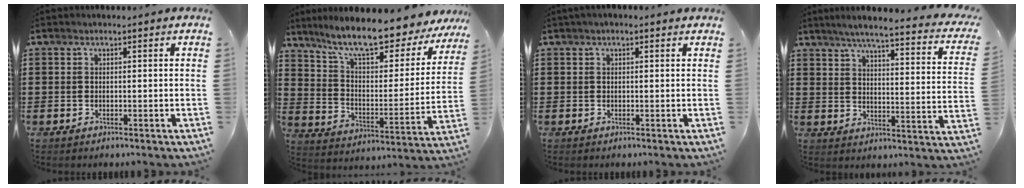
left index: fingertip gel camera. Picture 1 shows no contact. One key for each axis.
{"total": 11.5, "fx": 9.8, "fy": 1.2, "fz": 5.9, "tx": -0.136, "ty": -0.065, "tz": 0.164}
{"total": 0.9, "fx": 0.2, "fy": 0.4, "fz": 0.7, "tx": -0.013, "ty": 0.004, "tz": 0.002}
{"total": 5.2, "fx": 4.1, "fy": -0.3, "fz": 3.1, "tx": -0.080, "ty": -0.031, "tz": 0.063}